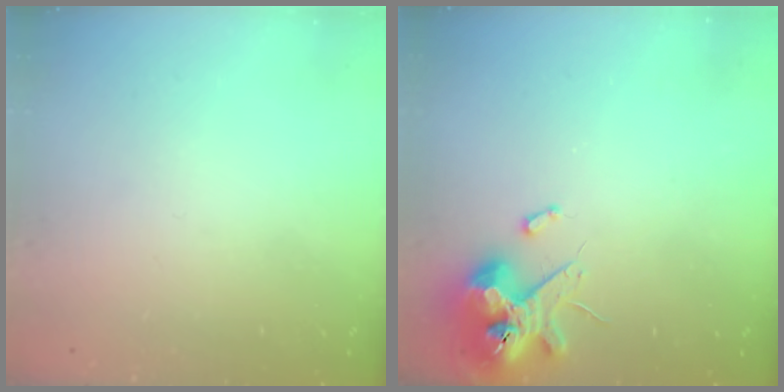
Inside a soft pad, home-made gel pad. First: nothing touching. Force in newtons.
{"total": 12.4, "press": 12.2, "slide": 1.8}